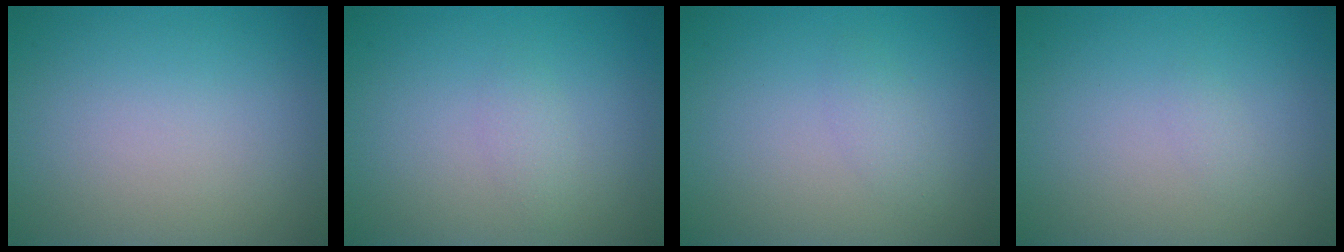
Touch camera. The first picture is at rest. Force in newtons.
{"total": 1.0, "press": 1.0, "slide": 0.1}
{"total": 1.0, "press": 1.0, "slide": 0.1}
{"total": 0.5, "press": 0.5, "slide": 0.0}